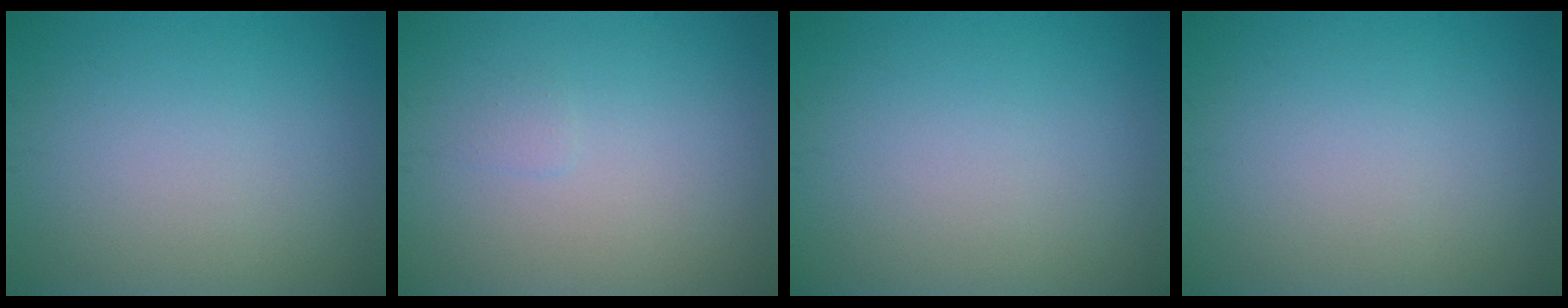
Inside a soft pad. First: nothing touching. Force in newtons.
{"total": 0.5, "press": 0.5, "slide": 0.0}
{"total": 0.0}
{"total": 0.0}